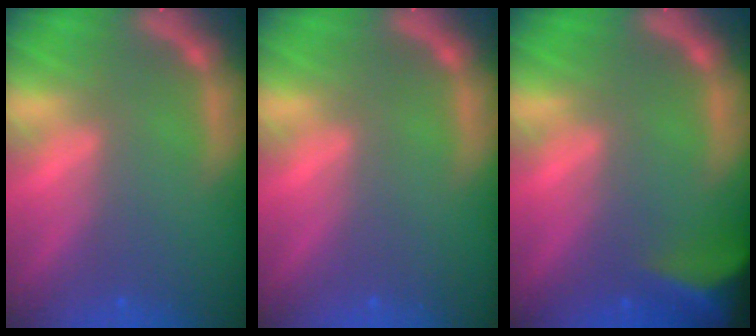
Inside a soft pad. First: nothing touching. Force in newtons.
{"total": 0.0}
{"total": 8.0}